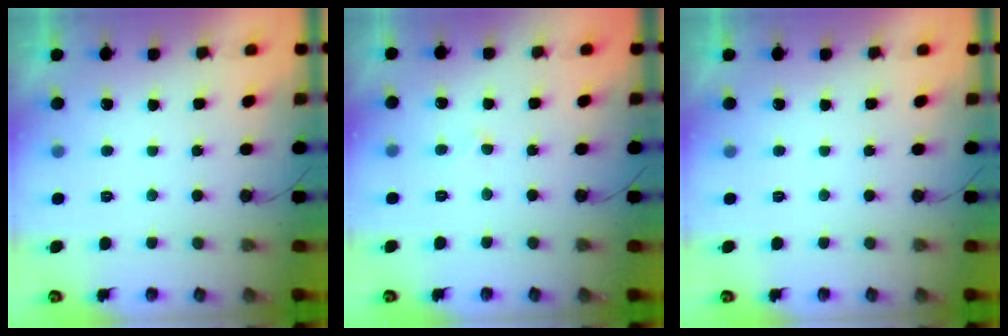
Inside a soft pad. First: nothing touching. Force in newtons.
{"total": 2.9, "press": 2.9, "slide": 0.3}
{"total": 0.0}